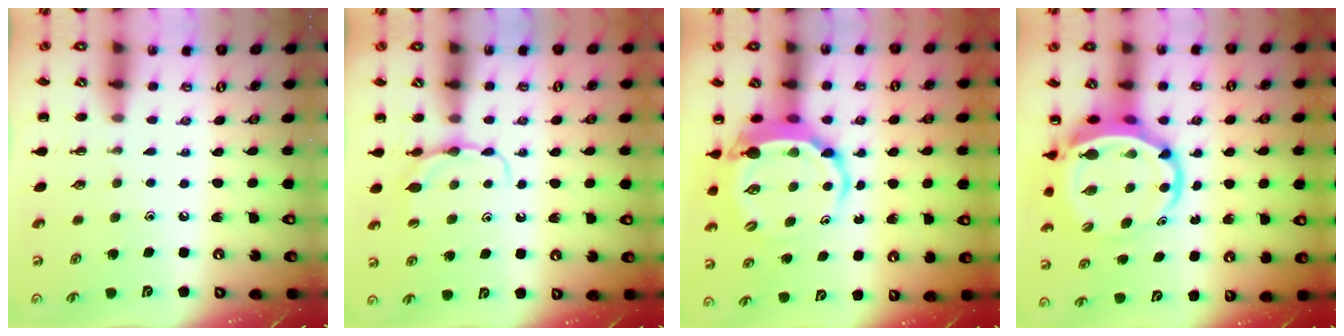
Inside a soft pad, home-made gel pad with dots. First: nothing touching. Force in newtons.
{"total": 5.2, "press": 5.1, "slide": 1.1}
{"total": 6.5, "press": 6.4, "slide": 1.0}
{"total": 7.9, "press": 7.5, "slide": 2.5}